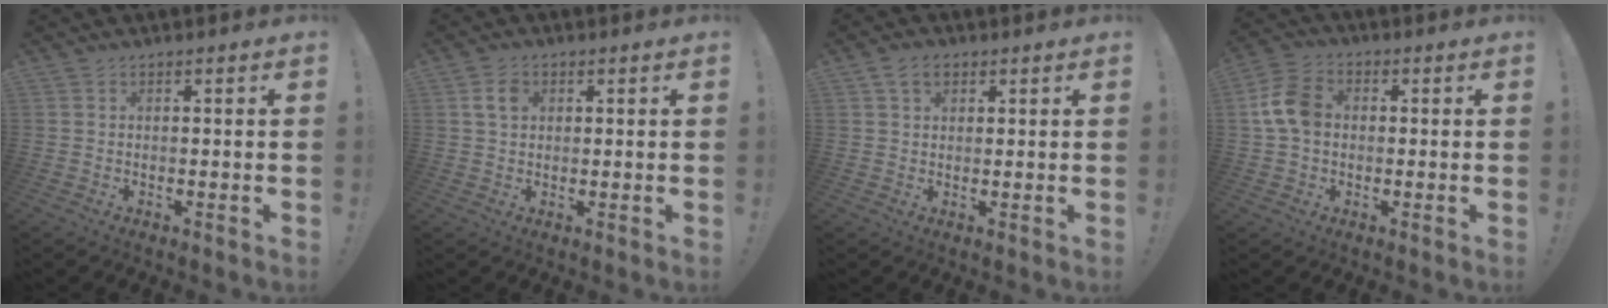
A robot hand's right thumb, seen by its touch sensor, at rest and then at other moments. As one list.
[{"total": 4.2, "force": [1.3, 3.0, 2.7], "torque": [-0.046, 0.004, 0.024]}, {"total": 4.3, "force": [2.2, 2.9, 2.4], "torque": [-0.044, 0.001, 0.041]}, {"total": 10.3, "force": [0.8, 7.6, 7.0], "torque": [-0.136, 0.016, 0.021]}]